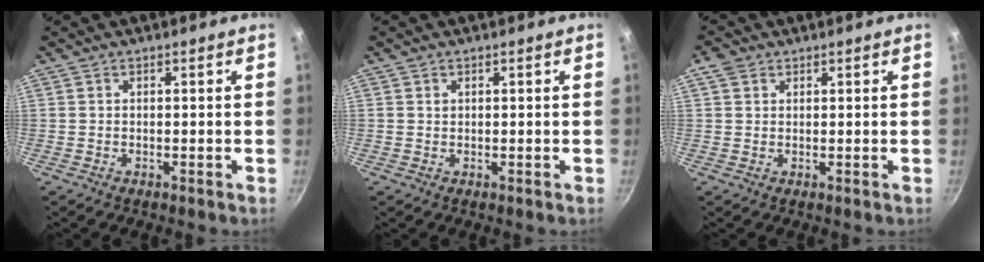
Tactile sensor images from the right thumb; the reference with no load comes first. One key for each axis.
{"total": 0.5, "fx": 0.2, "fy": 0.5, "fz": 0.2, "tx": 0.000, "ty": 0.001, "tz": 0.003}
{"total": 2.6, "fx": 1.3, "fy": 1.9, "fz": 1.1, "tx": -0.017, "ty": -0.001, "tz": 0.020}